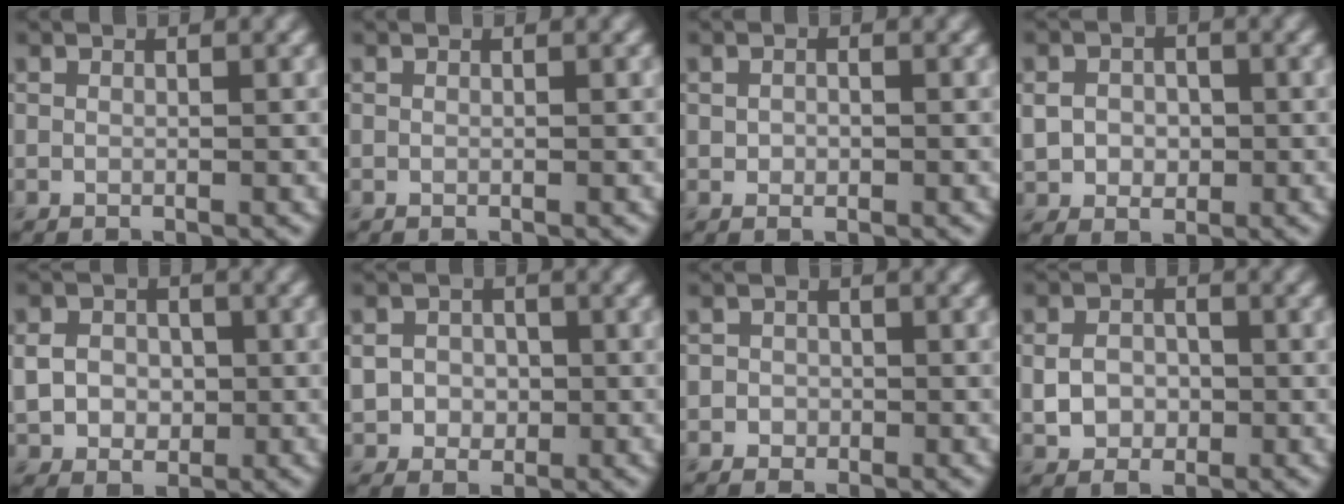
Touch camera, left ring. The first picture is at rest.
{"total": 0.0}
{"total": 1.0, "force": [0.0, 0.7, 0.7], "torque": [-0.013, -0.001, -0.003]}
{"total": 3.0, "force": [-0.1, 2.5, 1.6], "torque": [-0.033, -0.004, -0.002]}
{"total": 3.7, "force": [-0.1, 3.2, 2.0], "torque": [-0.046, -0.004, -0.002]}
{"total": 3.2, "force": [-0.2, 3.0, 1.3], "torque": [-0.020, -0.003, -0.013]}
{"total": 1.4, "force": [-0.4, 1.3, 0.2], "torque": [0.009, 0.004, -0.014]}
{"total": 2.8, "force": [-0.4, 2.3, 1.6], "torque": [-0.031, 0.000, -0.012]}